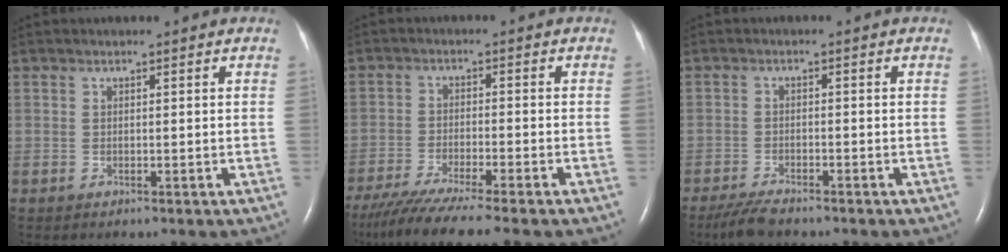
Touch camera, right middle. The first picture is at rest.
{"total": 11.3, "force": [-9.5, -0.5, 6.2], "torque": [-0.096, -0.033, -0.152]}
{"total": 4.2, "force": [-3.5, 0.8, 2.2], "torque": [-0.049, -0.012, -0.063]}